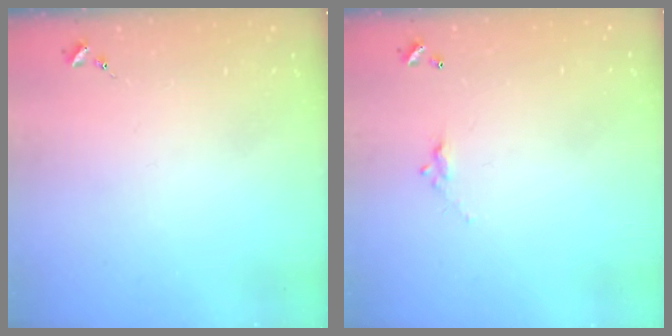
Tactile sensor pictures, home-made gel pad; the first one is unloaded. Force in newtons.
{"total": 4.9, "press": 4.9, "slide": 0.2}